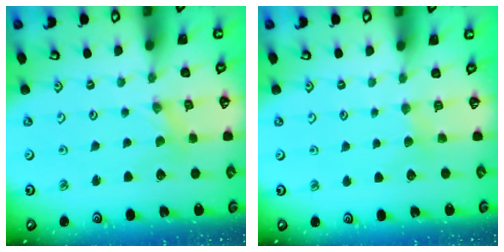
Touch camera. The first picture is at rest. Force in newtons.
{"total": 2.4, "press": 2.3, "slide": 0.4}